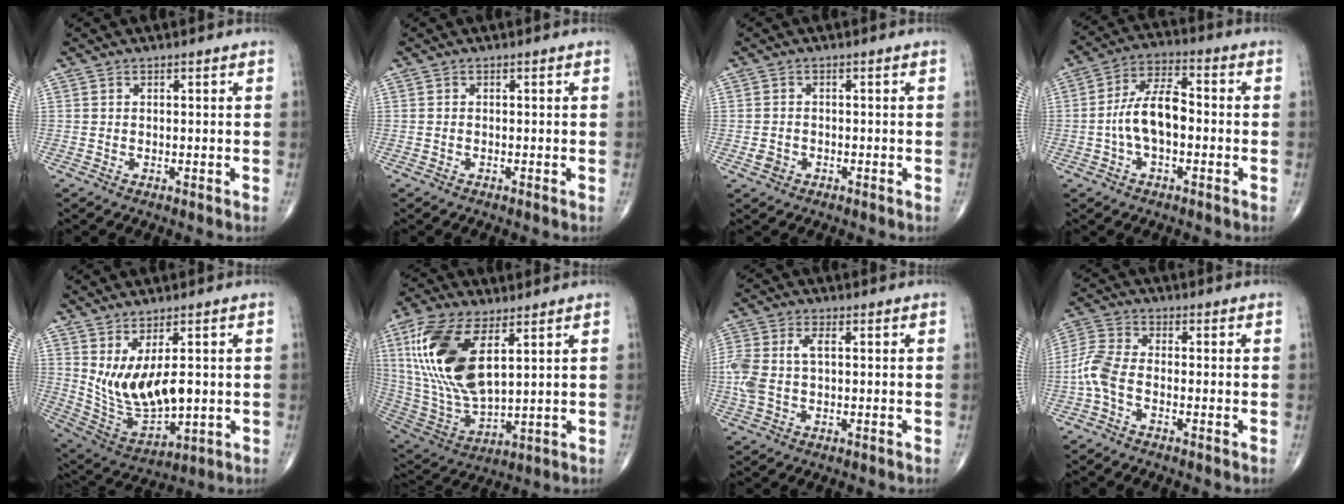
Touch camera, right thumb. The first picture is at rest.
{"total": 0.0}
{"total": 1.8, "force": [-0.8, 1.4, 0.7], "torque": [-0.011, 0.008, -0.012]}
{"total": 9.9, "force": [-1.4, 4.9, 8.5], "torque": [-0.157, 0.036, -0.033]}
{"total": 12.9, "force": [1.4, 6.2, 11.2], "torque": [-0.198, -0.025, 0.052]}
{"total": 19.9, "force": [6.8, 9.0, 16.3], "torque": [-0.343, -0.027, 0.137]}
{"total": 7.5, "force": [0.3, 4.2, 6.3], "torque": [-0.174, 0.018, 0.008]}
{"total": 5.8, "force": [-2.1, 2.7, 4.7], "torque": [-0.119, 0.017, -0.054]}